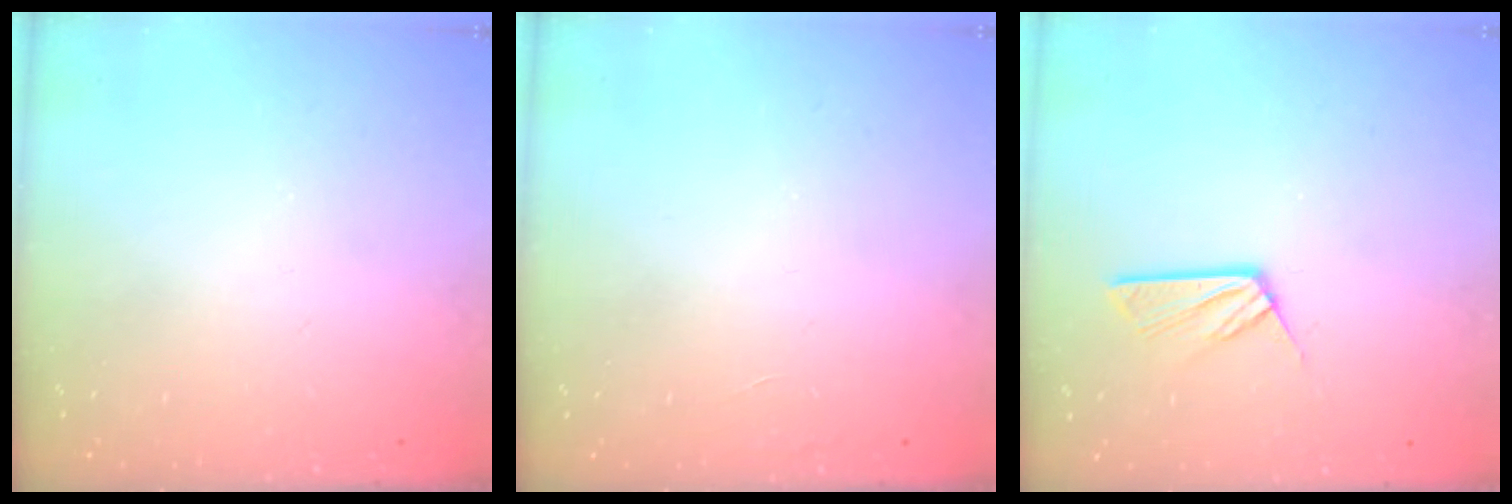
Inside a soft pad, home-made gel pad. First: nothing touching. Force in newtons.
{"total": 0.0}
{"total": 6.3, "press": 6.3, "slide": 0.5}